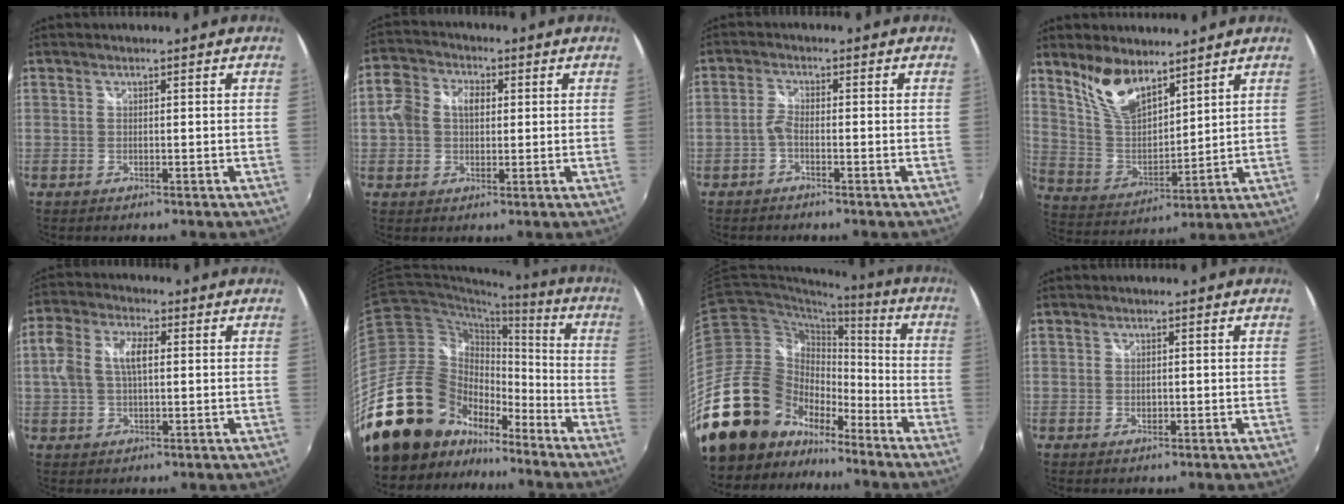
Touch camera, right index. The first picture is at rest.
{"total": 7.1, "force": [0.6, 5.7, 4.1], "torque": [-0.087, 0.028, 0.008]}
{"total": 2.0, "force": [-1.2, 0.6, 1.5], "torque": [-0.041, 0.008, -0.026]}
{"total": 11.3, "force": [8.1, 4.7, 6.3], "torque": [-0.123, 0.003, 0.166]}
{"total": 8.0, "force": [1.0, 4.4, 6.6], "torque": [-0.136, 0.021, 0.020]}
{"total": 28.5, "force": [-18.2, 16.8, 14.0], "torque": [-0.296, 0.021, -0.293]}
{"total": 26.3, "force": [-17.2, 16.1, 11.8], "torque": [-0.256, 0.023, -0.282]}
{"total": 0.8, "force": [-0.1, 0.6, 0.5], "torque": [-0.009, 0.002, 0.000]}